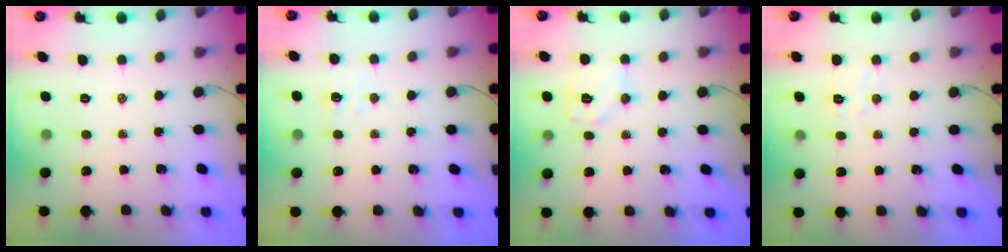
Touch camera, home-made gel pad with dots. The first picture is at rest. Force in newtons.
{"total": 2.9, "press": 2.8, "slide": 0.8}
{"total": 8.6, "press": 8.6, "slide": 0.4}
{"total": 4.3, "press": 4.1, "slide": 1.3}